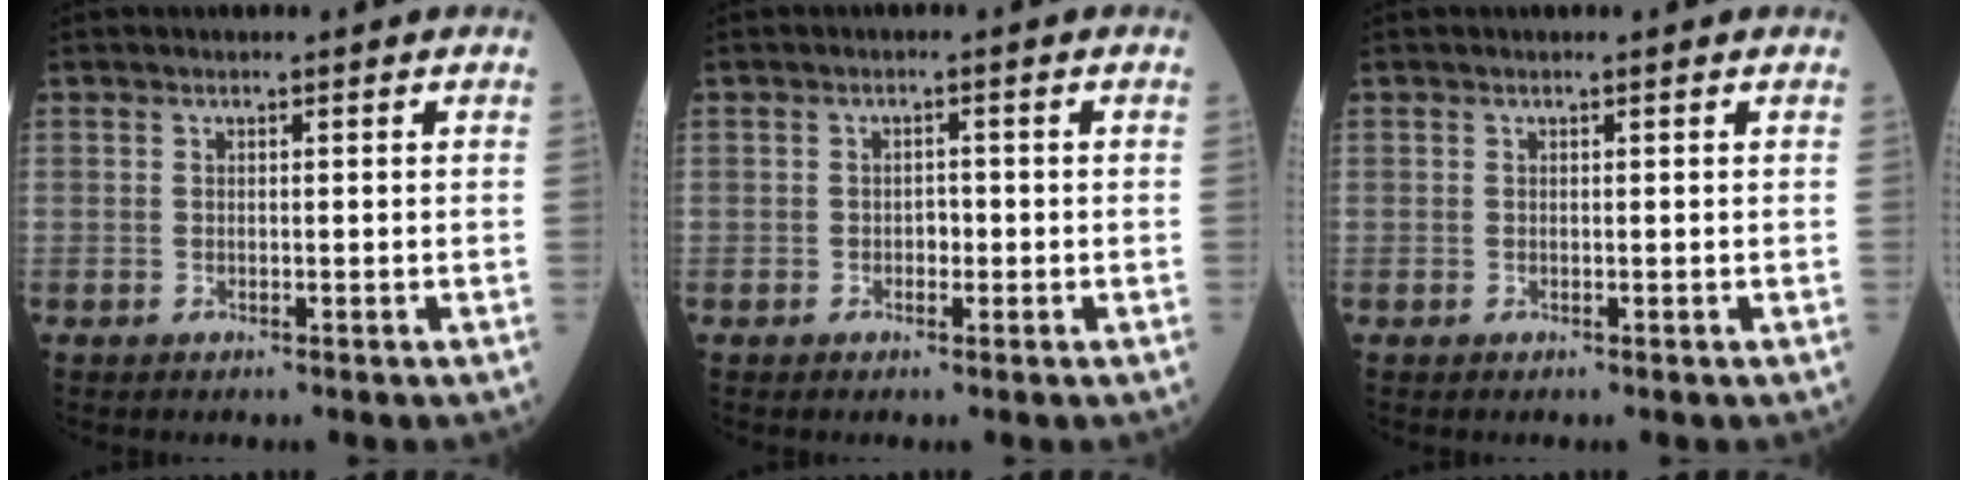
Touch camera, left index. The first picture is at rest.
{"total": 1.3, "force": [-0.4, 0.9, 0.9], "torque": [-0.011, 0.004, -0.007]}
{"total": 0.6, "force": [0.6, 0.0, 0.2], "torque": [-0.008, 0.000, 0.008]}